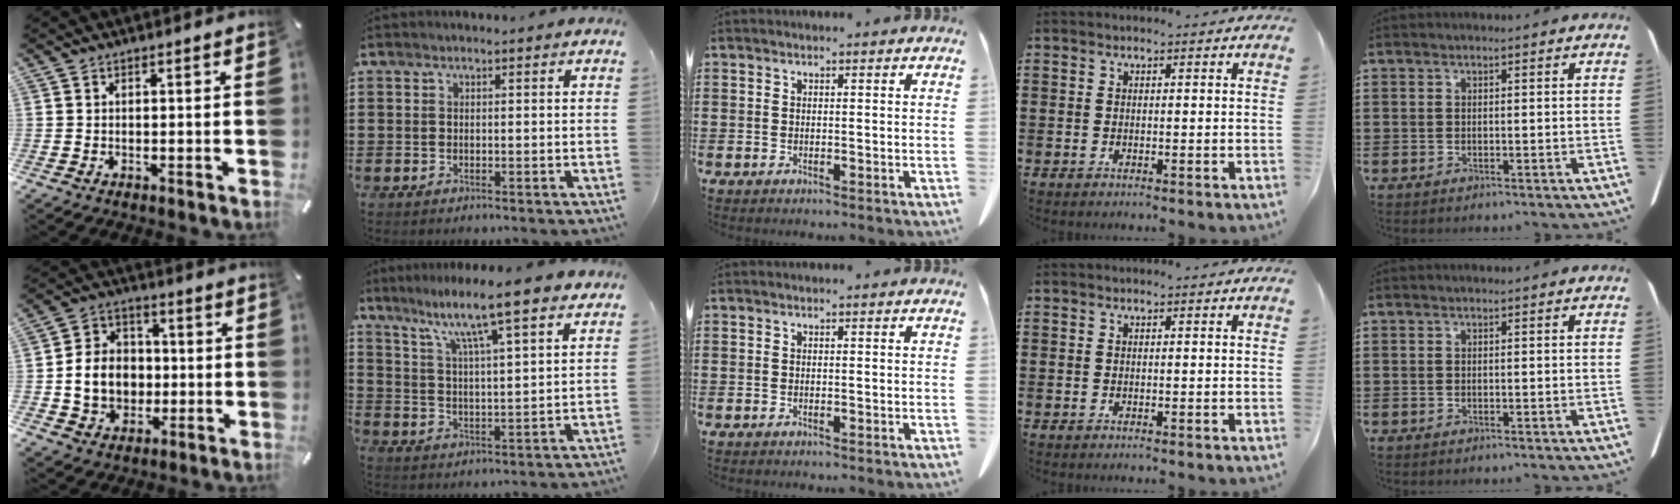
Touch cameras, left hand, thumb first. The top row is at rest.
{"thumb": {"total": 10.8, "force": [-1.2, 9.5, 5.0], "torque": [-0.112, 0.020, -0.017]}, "index": {"total": 9.0, "force": [7.2, 0.0, 5.4], "torque": [-0.113, -0.042, 0.114]}}